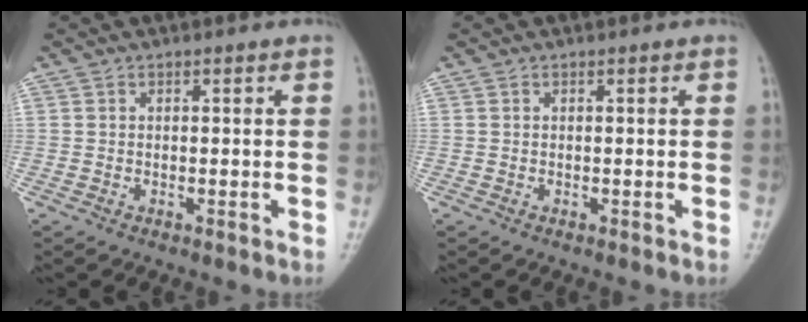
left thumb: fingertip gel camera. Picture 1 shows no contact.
{"total": 0.0}